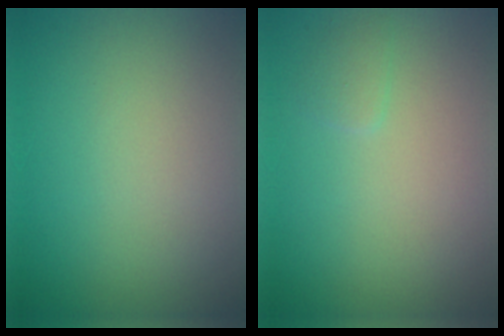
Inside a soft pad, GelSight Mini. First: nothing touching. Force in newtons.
{"total": 0.7, "press": 0.7, "slide": 0.1}